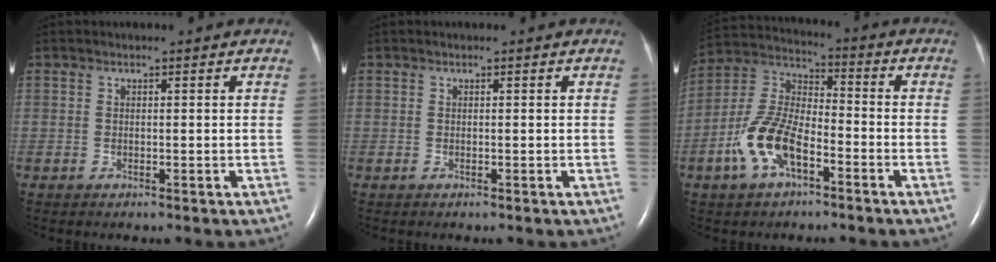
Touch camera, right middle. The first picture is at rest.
{"total": 0.0}
{"total": 11.1, "force": [-5.0, 4.9, 8.6], "torque": [-0.202, 0.015, -0.095]}